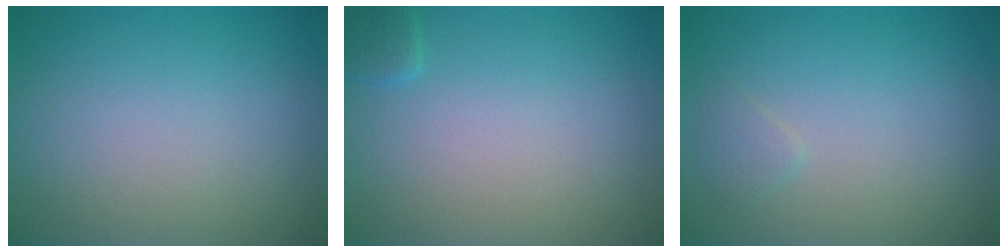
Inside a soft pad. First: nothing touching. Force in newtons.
{"total": 1.0, "press": 1.0, "slide": 0.1}
{"total": 0.8, "press": 0.8, "slide": 0.1}